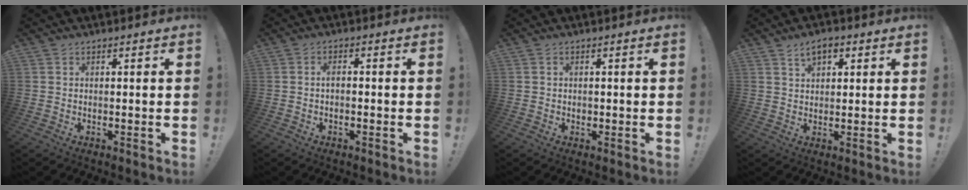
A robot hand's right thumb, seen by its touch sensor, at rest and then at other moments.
{"total": 1.7, "force": [-0.9, 0.5, 1.4], "torque": [-0.027, 0.006, -0.017]}
{"total": 0.7, "force": [-0.2, 0.6, 0.1], "torque": [-0.006, 0.003, -0.004]}
{"total": 4.9, "force": [2.6, 2.9, 3.0], "torque": [-0.046, -0.004, 0.046]}